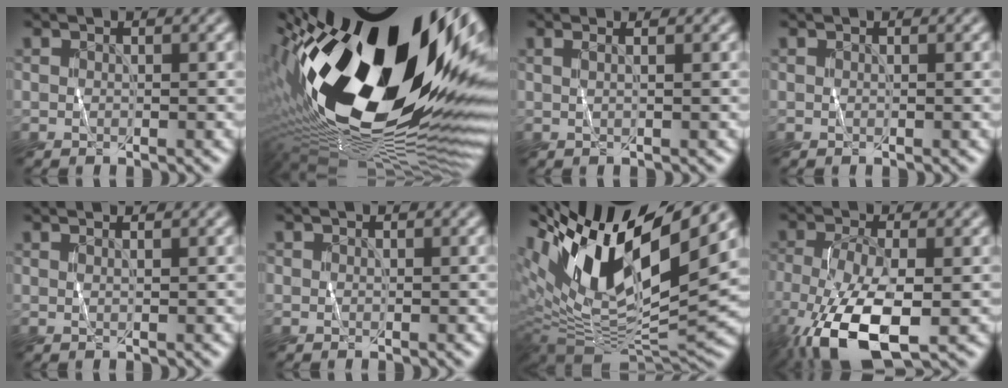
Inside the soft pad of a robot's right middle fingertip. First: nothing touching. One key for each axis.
{"total": 22.1, "fx": 2.7, "fy": 9.2, "fz": 19.9, "tx": -0.342, "ty": -0.028, "tz": 0.034}
{"total": 1.3, "fx": 0.8, "fy": 0.1, "fz": 1.1, "tx": -0.010, "ty": 0.001, "tz": -0.003}
{"total": 0.0}
{"total": 0.6, "fx": 0.4, "fy": -0.4, "fz": 0.3, "tx": -0.008, "ty": 0.000, "tz": 0.006}
{"total": 0.0}
{"total": 15.5, "fx": 6.3, "fy": 5.5, "fz": 13.1, "tx": -0.248, "ty": 0.012, "tz": 0.109}
{"total": 8.8, "fx": -4.0, "fy": 3.2, "fz": 7.2, "tx": -0.159, "ty": -0.014, "tz": -0.074}